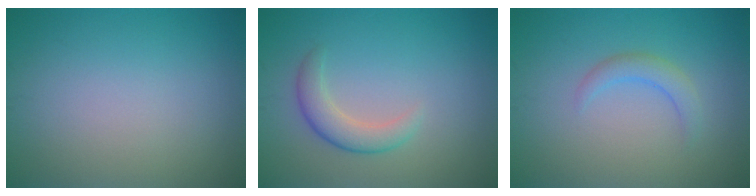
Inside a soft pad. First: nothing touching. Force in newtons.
{"total": 2.7, "press": 2.7, "slide": 0.1}
{"total": 1.9, "press": 1.9, "slide": 0.3}